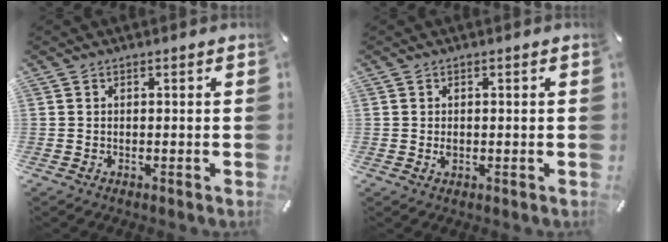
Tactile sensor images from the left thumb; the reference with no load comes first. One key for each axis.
{"total": 1.1, "fx": -0.1, "fy": 0.8, "fz": 0.8, "tx": -0.016, "ty": 0.003, "tz": -0.002}